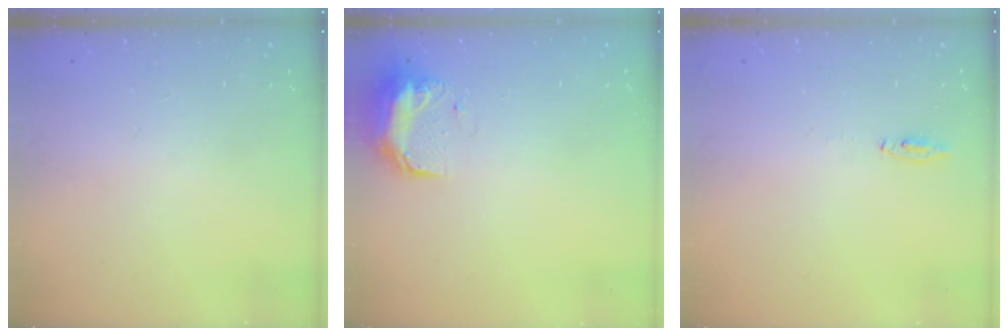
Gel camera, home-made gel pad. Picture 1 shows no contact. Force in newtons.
{"total": 9.3, "press": 9.3, "slide": 0.7}
{"total": 15.9, "press": 4.3, "slide": 15.3}